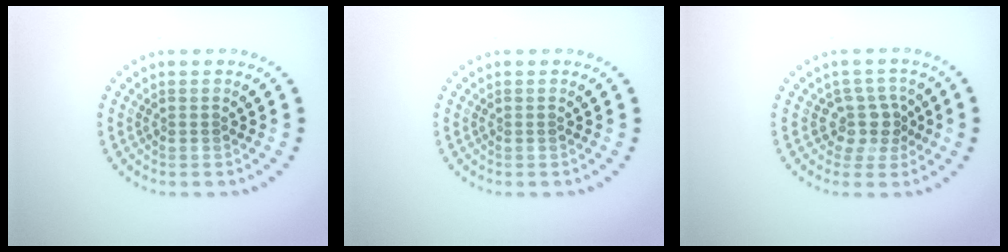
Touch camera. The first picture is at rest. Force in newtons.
{"total": 0.0}
{"total": 2.7, "press": 2.0, "slide": 1.8}